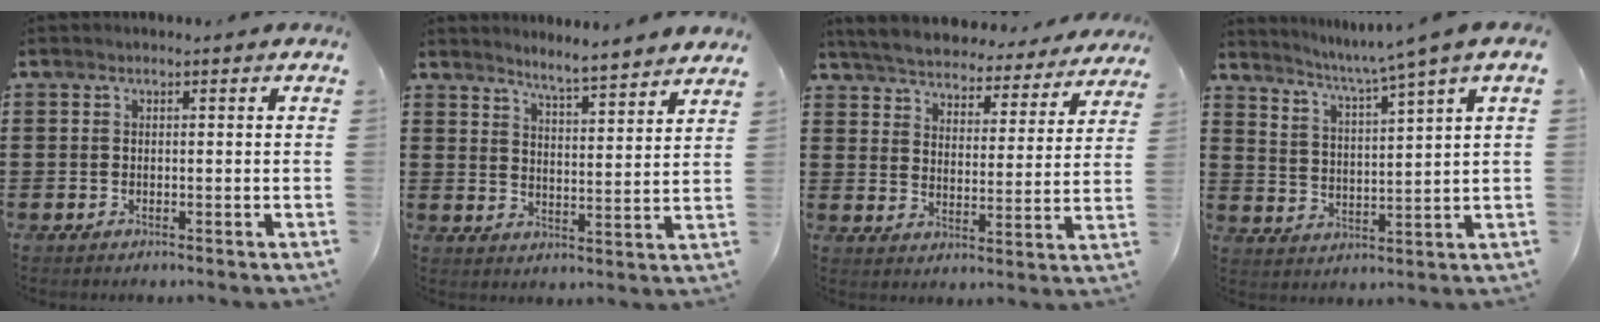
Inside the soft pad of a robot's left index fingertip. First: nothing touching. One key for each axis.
{"total": 4.6, "fx": 4.4, "fy": -0.9, "fz": 0.7, "tx": -0.034, "ty": -0.031, "tz": 0.074}
{"total": 4.9, "fx": 4.9, "fy": 0.0, "fz": 0.2, "tx": -0.033, "ty": -0.039, "tz": 0.081}
{"total": 4.1, "fx": 3.3, "fy": -1.2, "fz": 2.2, "tx": -0.061, "ty": -0.033, "tz": 0.044}